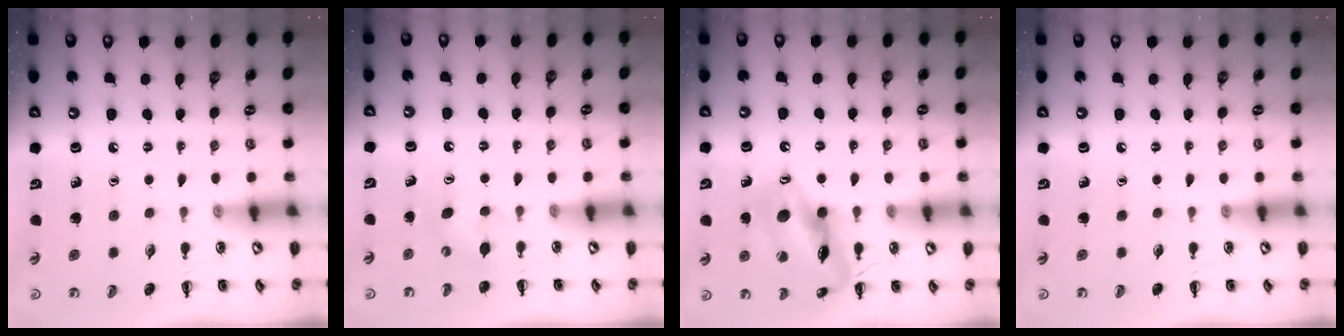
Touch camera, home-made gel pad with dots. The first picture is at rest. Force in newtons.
{"total": 2.9, "press": 2.9, "slide": 0.6}
{"total": 15.3, "press": 15.2, "slide": 2.2}
{"total": 0.0}